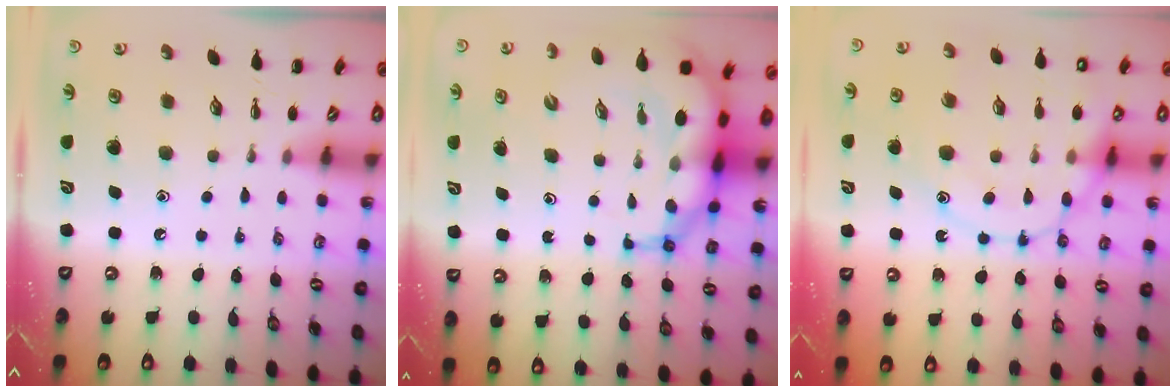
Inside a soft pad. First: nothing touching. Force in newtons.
{"total": 12.7, "press": 12.2, "slide": 3.7}
{"total": 17.1, "press": 17.0, "slide": 2.2}